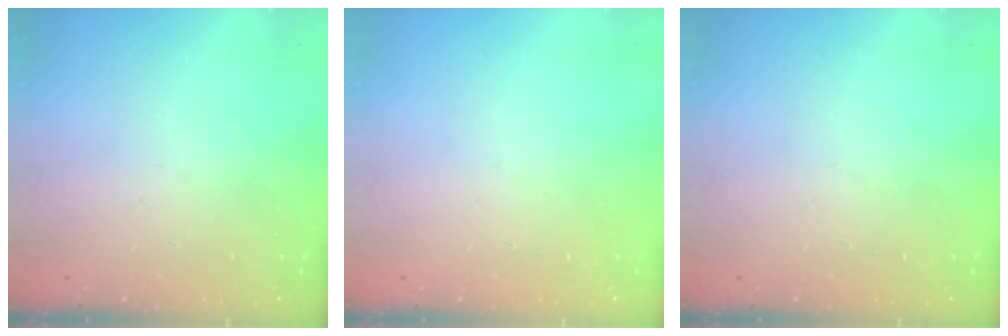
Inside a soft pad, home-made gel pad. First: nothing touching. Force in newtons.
{"total": 0.0}
{"total": 0.0}